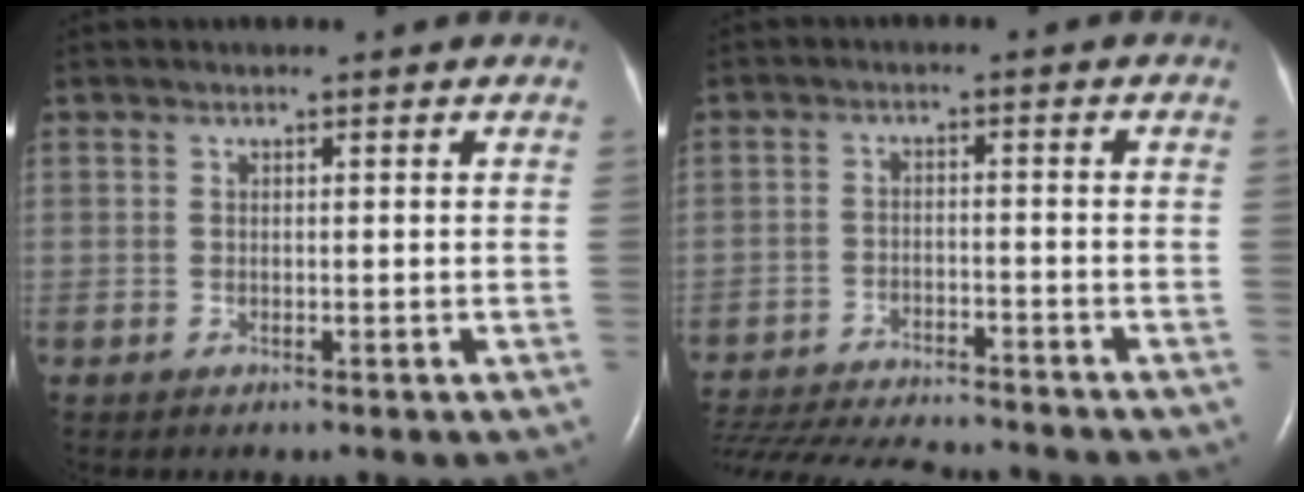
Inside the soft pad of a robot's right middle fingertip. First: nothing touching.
{"total": 19.2, "force": [-17.4, 3.0, 7.5], "torque": [-0.190, -0.036, -0.260]}